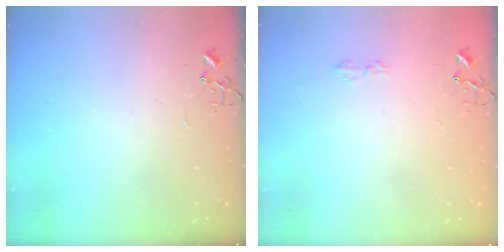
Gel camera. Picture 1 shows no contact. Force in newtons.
{"total": 5.2, "press": 5.1, "slide": 0.8}